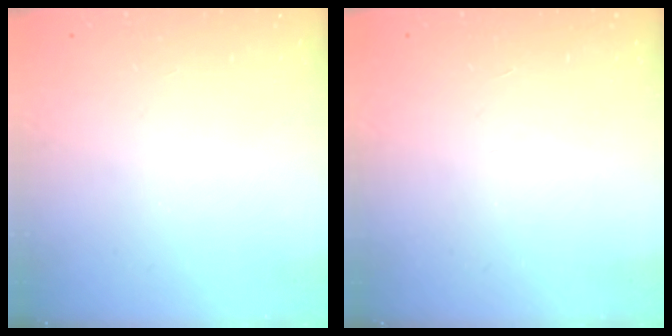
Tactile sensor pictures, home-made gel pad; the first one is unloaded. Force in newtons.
{"total": 1.6, "press": 1.6, "slide": 0.1}